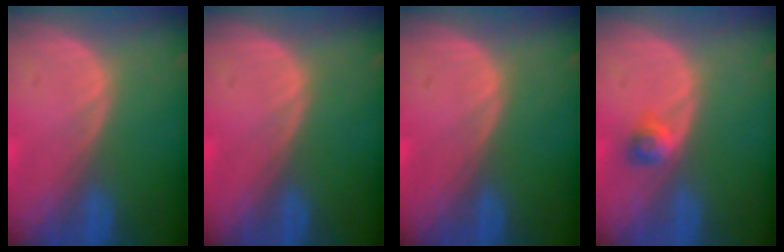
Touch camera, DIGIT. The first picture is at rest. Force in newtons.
{"total": 0.0}
{"total": 0.0}
{"total": 2.6, "press": 2.2, "slide": 1.4}